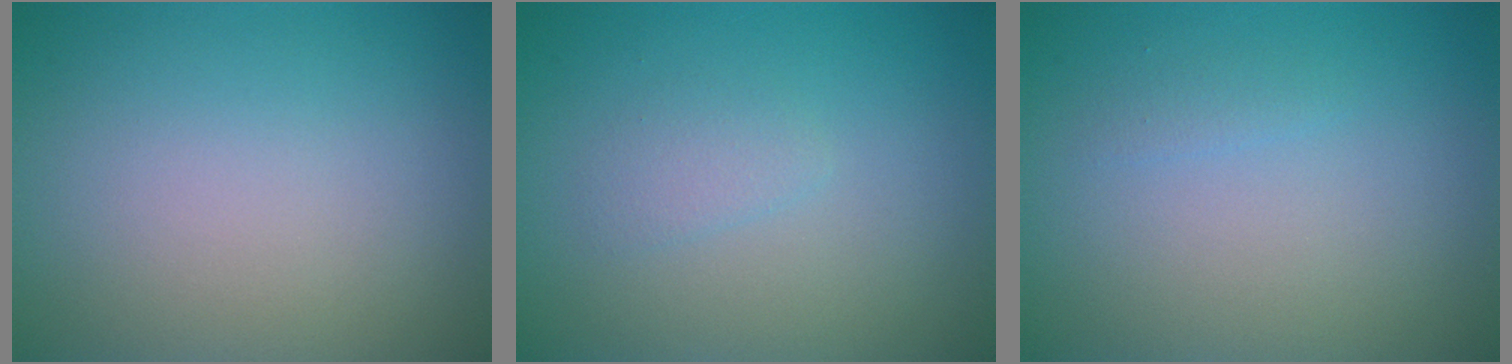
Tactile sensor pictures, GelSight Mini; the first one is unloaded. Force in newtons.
{"total": 1.1, "press": 1.1, "slide": 0.0}
{"total": 0.6, "press": 0.6, "slide": 0.1}